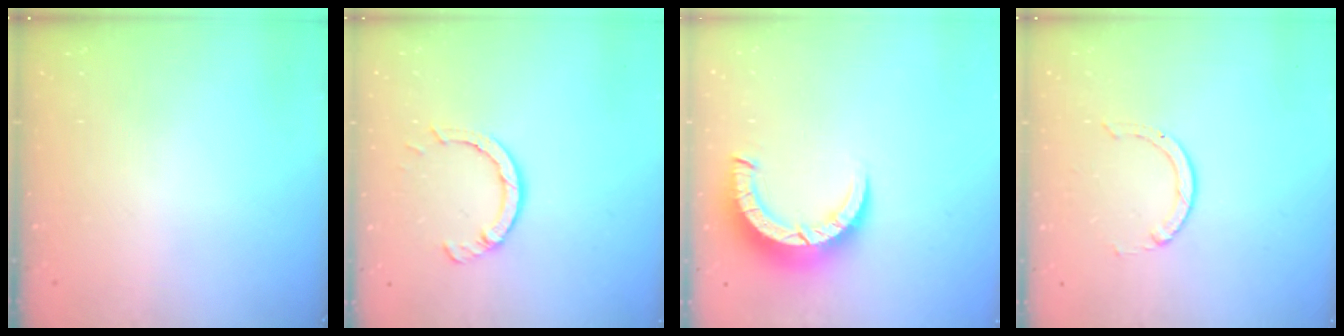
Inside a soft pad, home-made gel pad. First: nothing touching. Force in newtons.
{"total": 5.7, "press": 5.6, "slide": 0.7}
{"total": 6.7, "press": 6.7, "slide": 0.7}
{"total": 1.5, "press": 1.5, "slide": 0.2}